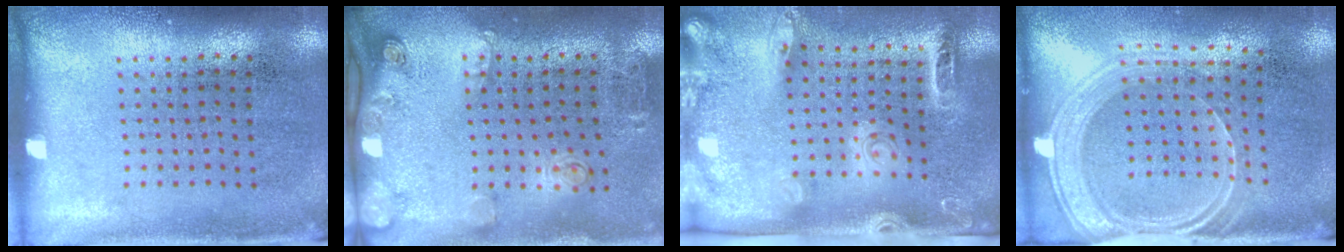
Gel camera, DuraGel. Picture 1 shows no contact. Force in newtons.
{"total": 2.0, "press": 1.2, "slide": 1.6}
{"total": 2.7, "press": 2.0, "slide": 1.8}
{"total": 1.9, "press": 1.7, "slide": 0.9}